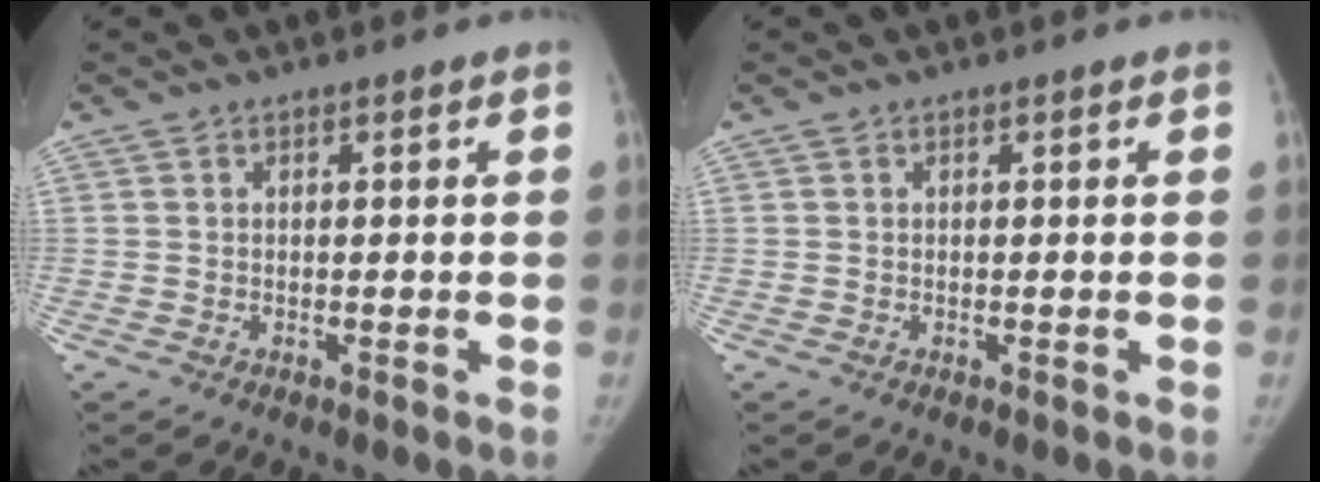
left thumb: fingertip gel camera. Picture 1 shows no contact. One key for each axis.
{"total": 0.0}